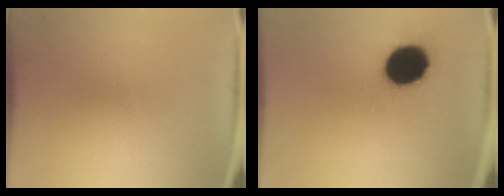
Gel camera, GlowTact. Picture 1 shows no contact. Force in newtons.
{"total": 16.4}